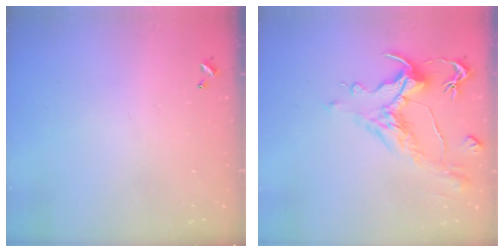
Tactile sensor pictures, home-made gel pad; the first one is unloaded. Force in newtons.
{"total": 1.6, "press": 0.7, "slide": 1.4}